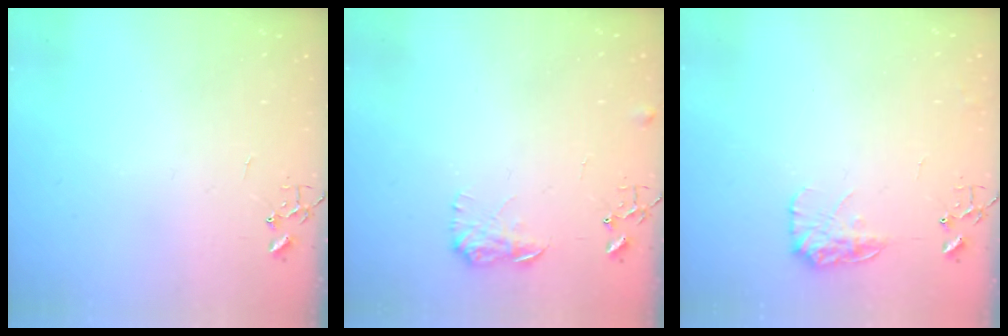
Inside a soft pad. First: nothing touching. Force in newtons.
{"total": 8.2, "press": 8.2, "slide": 0.4}
{"total": 11.4, "press": 11.3, "slide": 0.4}